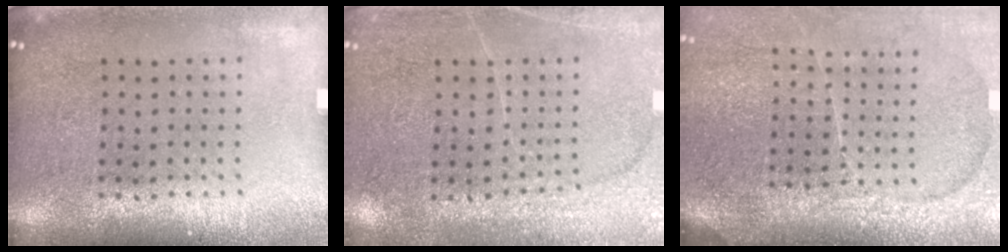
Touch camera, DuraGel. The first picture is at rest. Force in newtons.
{"total": 2.9, "press": 2.7, "slide": 1.1}
{"total": 4.1, "press": 3.6, "slide": 2.0}